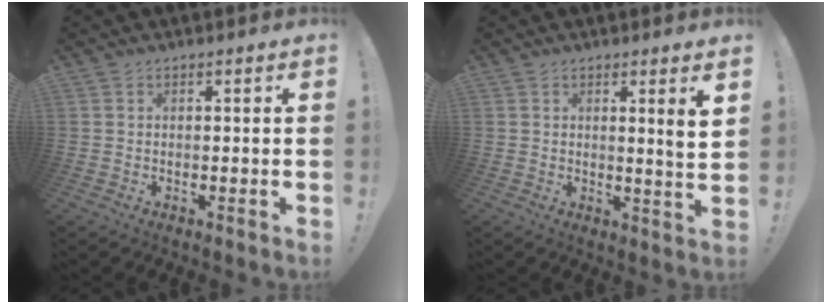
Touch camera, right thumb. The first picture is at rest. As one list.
[{"total": 5.3, "force": [2.2, -0.8, 4.8], "torque": [-0.060, -0.023, 0.028]}]